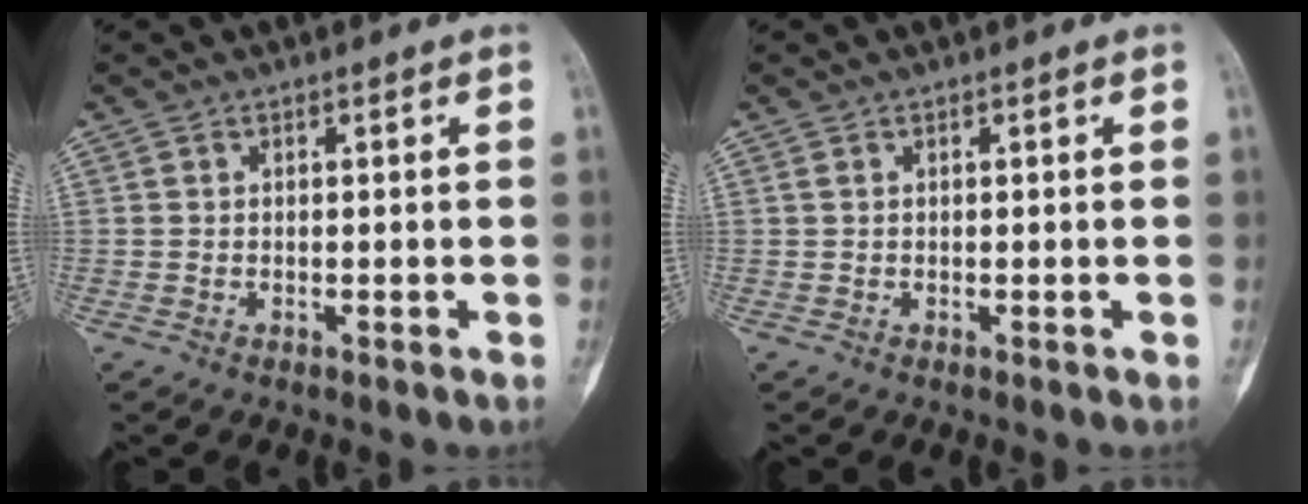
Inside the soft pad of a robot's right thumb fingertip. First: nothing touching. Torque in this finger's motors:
{"motor_torque": [0.02, -0.02, 0.08, 0.03, 0.00]}